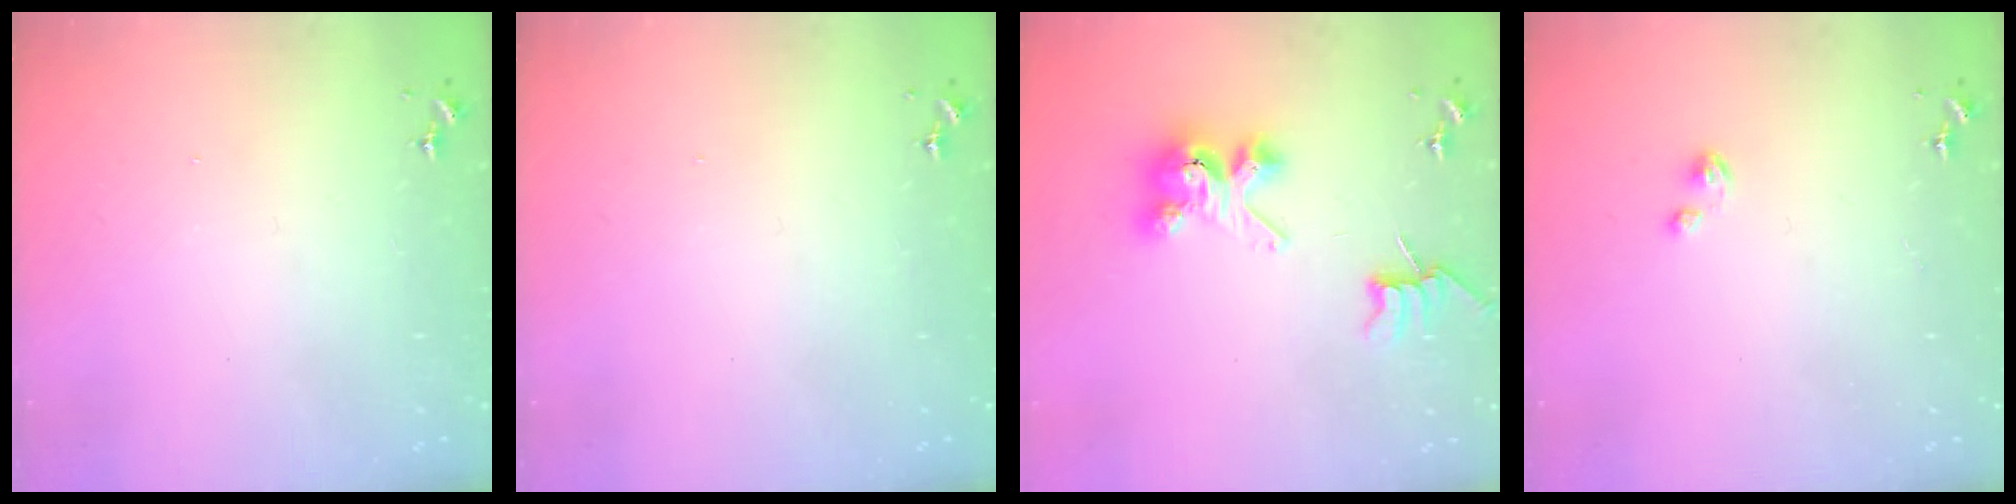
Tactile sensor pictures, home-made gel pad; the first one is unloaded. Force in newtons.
{"total": 0.0}
{"total": 8.1, "press": 8.1, "slide": 0.9}
{"total": 2.7, "press": 2.7, "slide": 0.3}